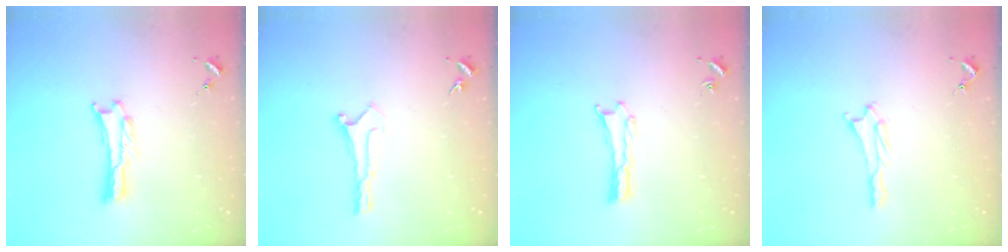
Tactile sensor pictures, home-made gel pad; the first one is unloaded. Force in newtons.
{"total": 0.0}
{"total": 0.0}
{"total": 1.2, "press": 1.2, "slide": 0.1}